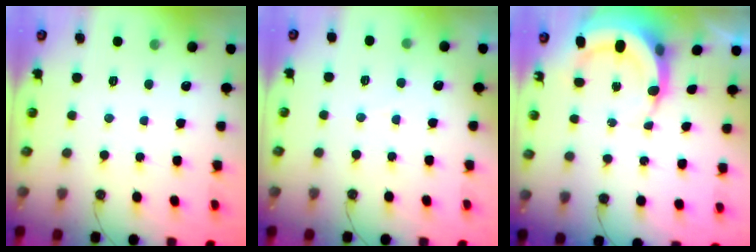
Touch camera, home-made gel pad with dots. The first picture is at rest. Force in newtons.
{"total": 2.7, "press": 2.4, "slide": 1.2}
{"total": 8.0, "press": 7.8, "slide": 2.0}